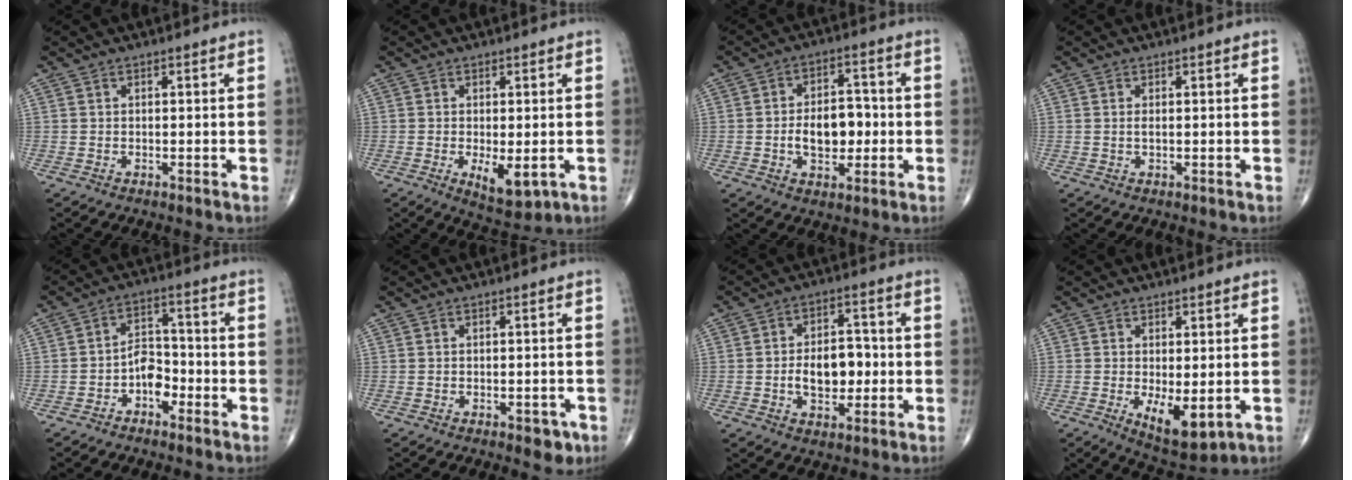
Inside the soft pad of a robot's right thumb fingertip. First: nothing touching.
{"total": 6.2, "force": [-1.4, 2.6, 5.4], "torque": [-0.077, -0.017, -0.012]}
{"total": 9.5, "force": [-1.2, 5.9, 7.4], "torque": [-0.095, 0.017, -0.020]}
{"total": 0.9, "force": [0.1, 0.4, 0.8], "torque": [-0.019, -0.002, 0.002]}
{"total": 5.9, "force": [-2.7, 3.8, 3.7], "torque": [-0.038, 0.032, -0.055]}
{"total": 3.2, "force": [-1.6, 1.6, 2.2], "torque": [-0.015, 0.004, -0.016]}
{"total": 9.4, "force": [-1.2, 5.8, 7.3], "torque": [-0.093, 0.017, -0.020]}
{"total": 7.8, "force": [-1.5, 3.4, 6.9], "torque": [-0.099, -0.022, -0.011]}